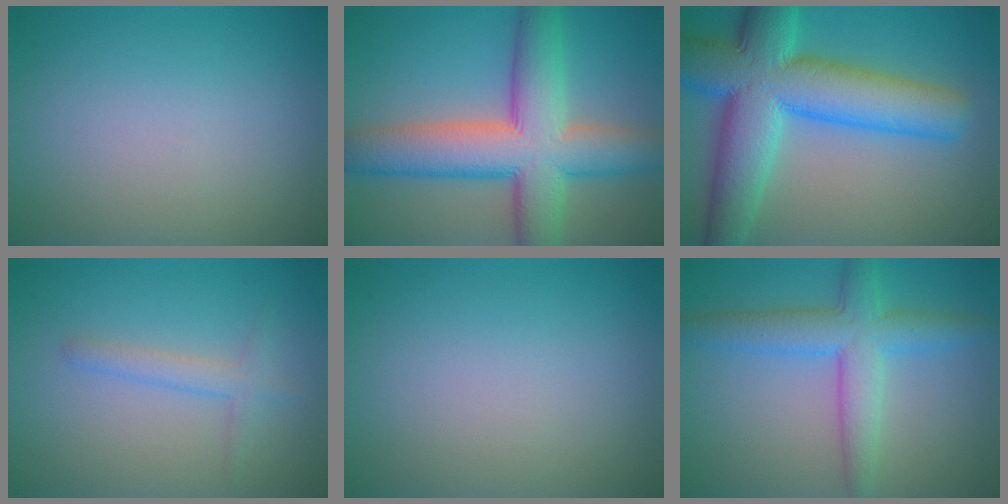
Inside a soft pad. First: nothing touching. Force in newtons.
{"total": 10.4, "press": 10.4, "slide": 0.5}
{"total": 12.1, "press": 12.1, "slide": 0.3}
{"total": 1.8, "press": 1.8, "slide": 0.1}
{"total": 0.0}
{"total": 5.3, "press": 5.3, "slide": 0.1}